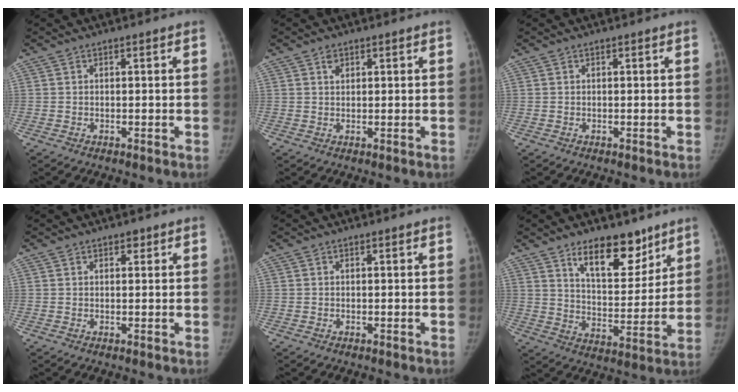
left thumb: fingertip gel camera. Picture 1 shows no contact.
{"total": 1.6, "force": [0.9, 1.1, 0.7], "torque": [-0.003, -0.004, 0.014]}
{"total": 0.0}
{"total": 1.1, "force": [0.8, 0.7, 0.5], "torque": [0.001, -0.004, 0.008]}
{"total": 0.0}
{"total": 13.6, "force": [9.2, 6.2, 7.8], "torque": [-0.078, -0.068, 0.155]}